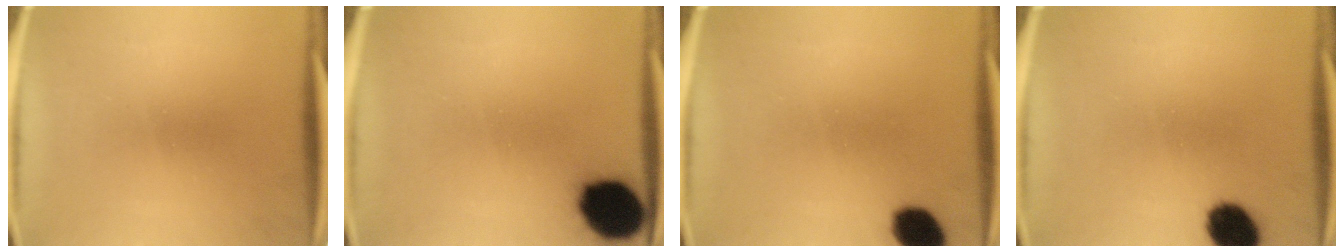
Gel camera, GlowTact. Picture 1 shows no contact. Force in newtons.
{"total": 14.7}
{"total": 7.6}
{"total": 8.9}